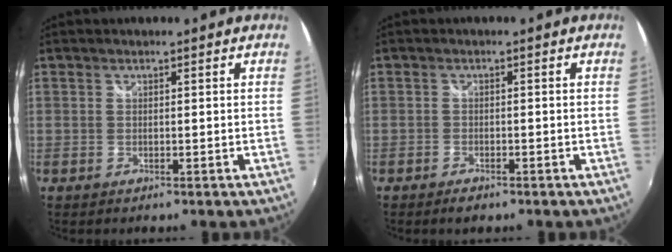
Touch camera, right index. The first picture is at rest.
{"total": 2.1, "force": [-1.6, 1.0, 1.0], "torque": [-0.025, -0.002, -0.028]}